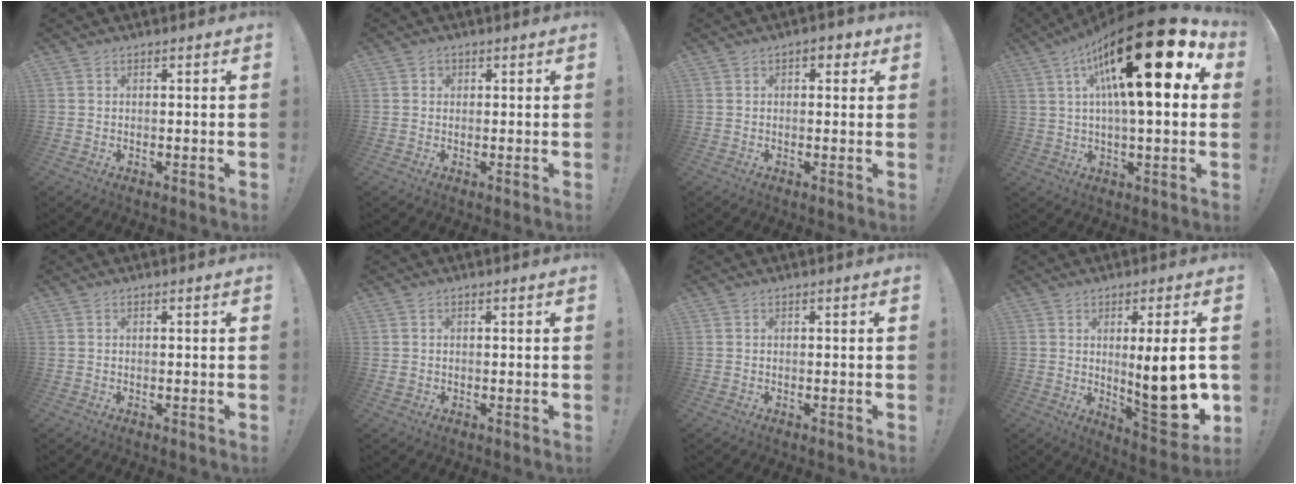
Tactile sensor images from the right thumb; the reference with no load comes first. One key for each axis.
{"total": 1.4, "fx": 0.4, "fy": 1.3, "fz": 0.3, "tx": 0.000, "ty": 0.000, "tz": 0.007}
{"total": 3.2, "fx": 1.0, "fy": 2.1, "fz": 2.2, "tx": -0.014, "ty": 0.000, "tz": 0.012}
{"total": 26.4, "fx": 9.4, "fy": 6.5, "fz": 23.8, "tx": -0.393, "ty": -0.059, "tz": 0.141}
{"total": 0.0}
{"total": 0.9, "fx": 0.0, "fy": 0.8, "fz": 0.2, "tx": -0.010, "ty": 0.006, "tz": 0.001}
{"total": 0.0}
{"total": 16.4, "fx": -0.3, "fy": 4.1, "fz": 15.9, "tx": -0.217, "ty": -0.012, "tz": 0.001}